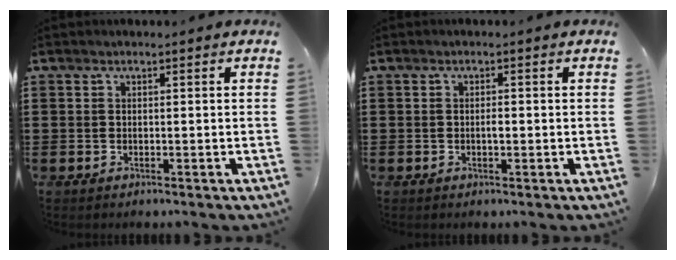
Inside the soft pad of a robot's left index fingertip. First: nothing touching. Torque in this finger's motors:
{"motor_torque": [0.29, 0.27, 0.02, 0.03]}